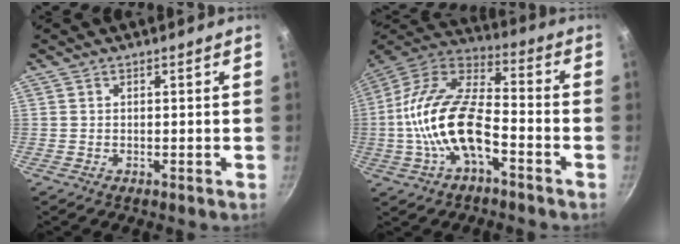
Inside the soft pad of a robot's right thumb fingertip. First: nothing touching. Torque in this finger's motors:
{"motor_torque": [-0.17, 1.13, 2.12, -0.66, 0.61]}